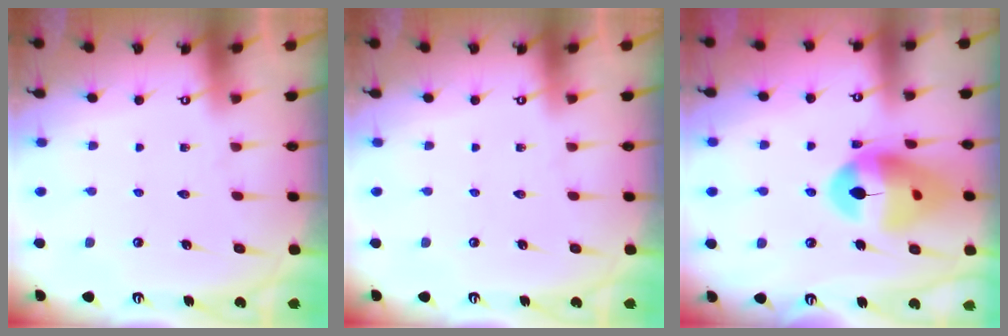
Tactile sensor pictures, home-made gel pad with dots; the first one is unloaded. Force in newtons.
{"total": 0.0}
{"total": 15.8, "press": 15.7, "slide": 1.8}